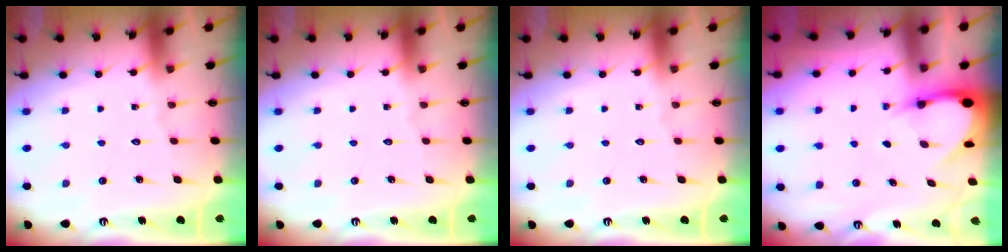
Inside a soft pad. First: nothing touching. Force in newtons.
{"total": 0.0}
{"total": 0.0}
{"total": 3.7, "press": 3.7, "slide": 0.3}